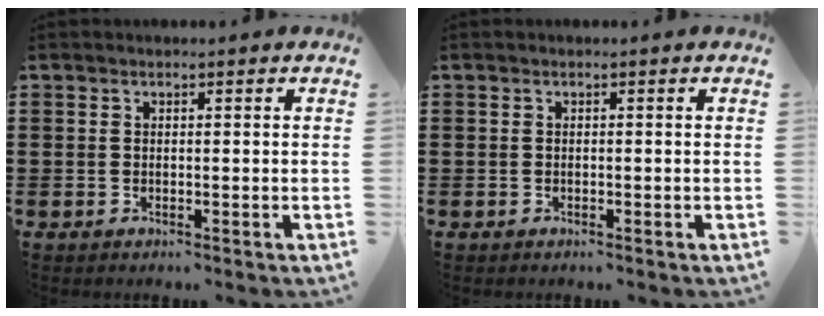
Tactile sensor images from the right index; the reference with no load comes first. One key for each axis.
{"total": 0.0}